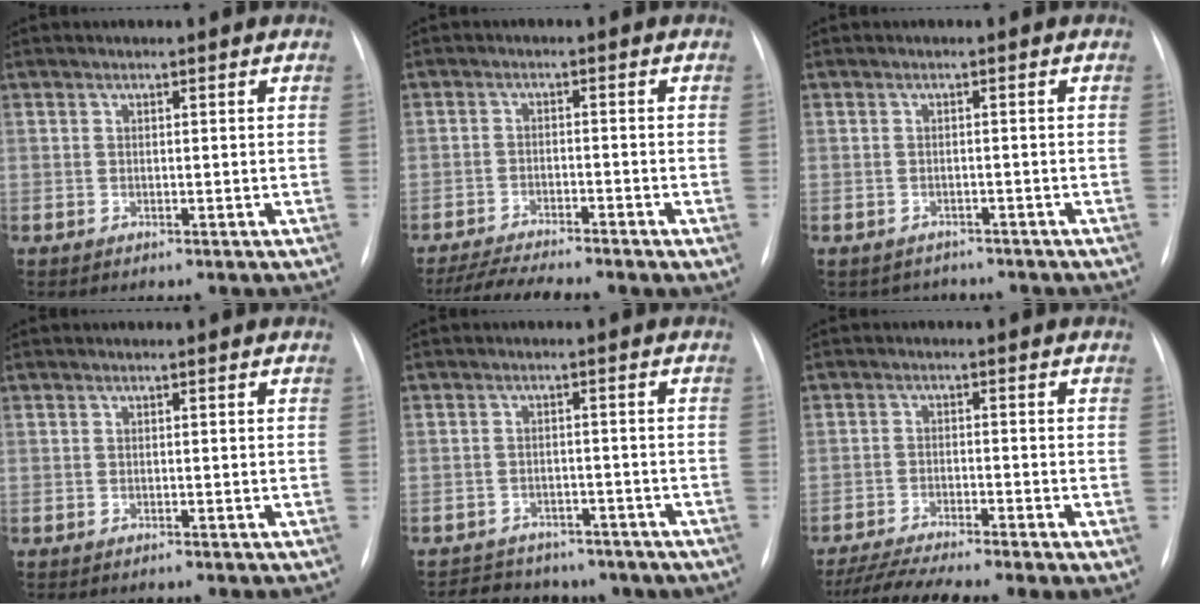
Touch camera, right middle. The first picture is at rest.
{"total": 7.6, "force": [-6.2, 0.6, 4.3], "torque": [-0.075, -0.013, -0.103]}
{"total": 3.8, "force": [-3.4, 1.8, -0.3], "torque": [0.003, 0.008, -0.045]}
{"total": 0.0}
{"total": 11.6, "force": [-8.9, 6.6, 3.4], "torque": [-0.055, 0.018, -0.101]}
{"total": 9.3, "force": [-7.1, 0.7, 6.0], "torque": [-0.104, -0.013, -0.119]}